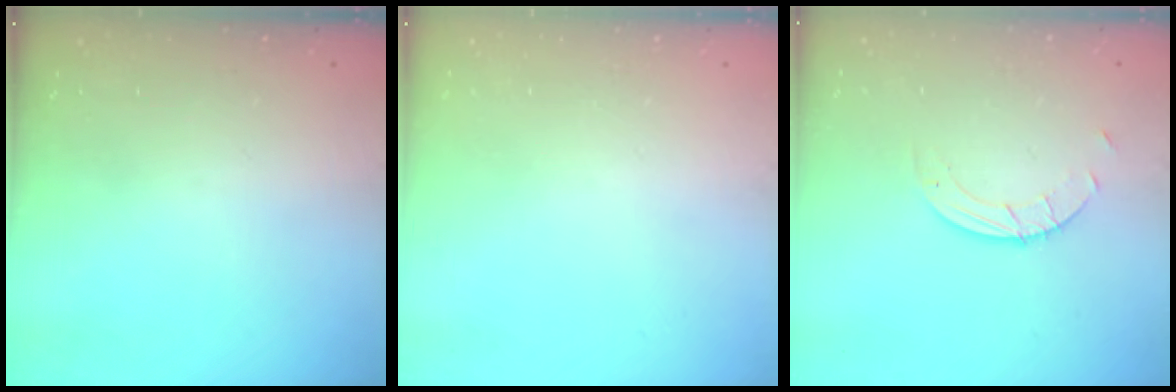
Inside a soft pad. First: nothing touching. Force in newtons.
{"total": 0.0}
{"total": 2.5, "press": 2.5, "slide": 0.2}